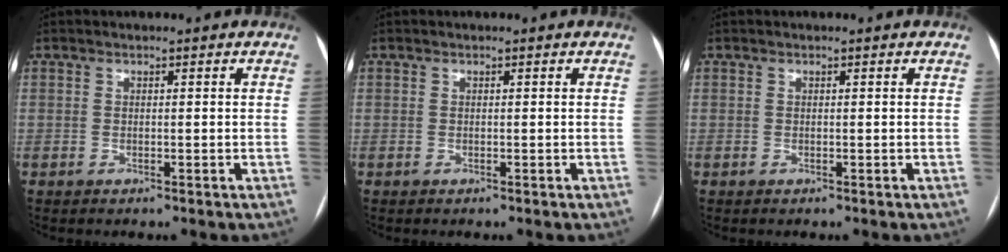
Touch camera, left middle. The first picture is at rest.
{"total": 0.0}
{"total": 0.0}